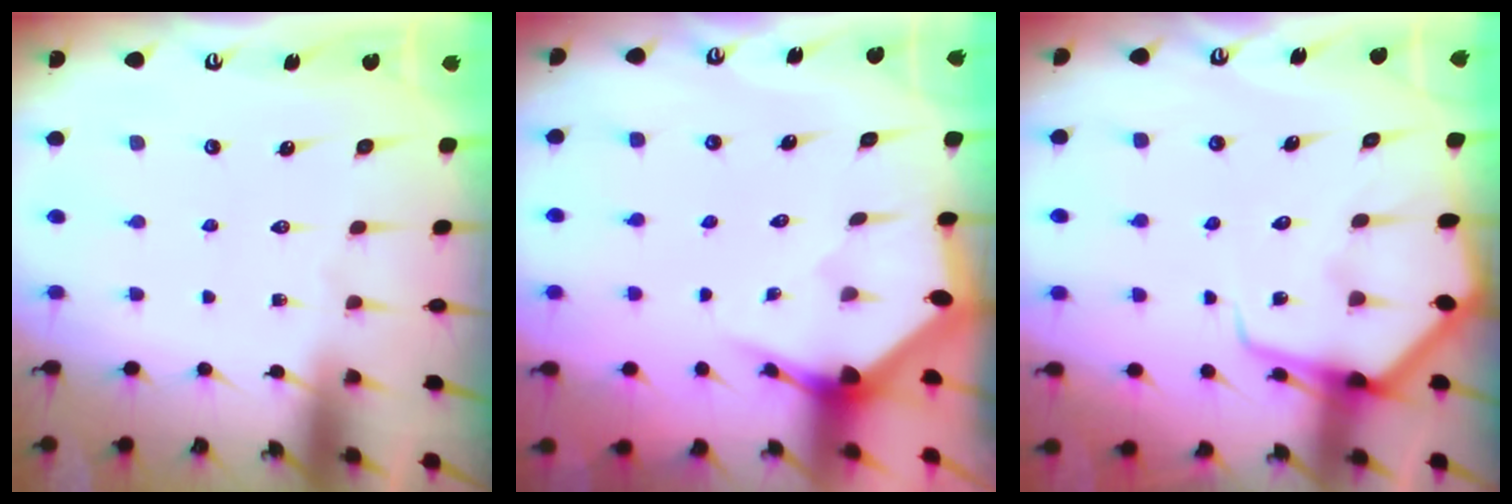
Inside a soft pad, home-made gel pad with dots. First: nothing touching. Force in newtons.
{"total": 2.9, "press": 2.9, "slide": 0.2}
{"total": 7.2, "press": 7.2, "slide": 0.8}